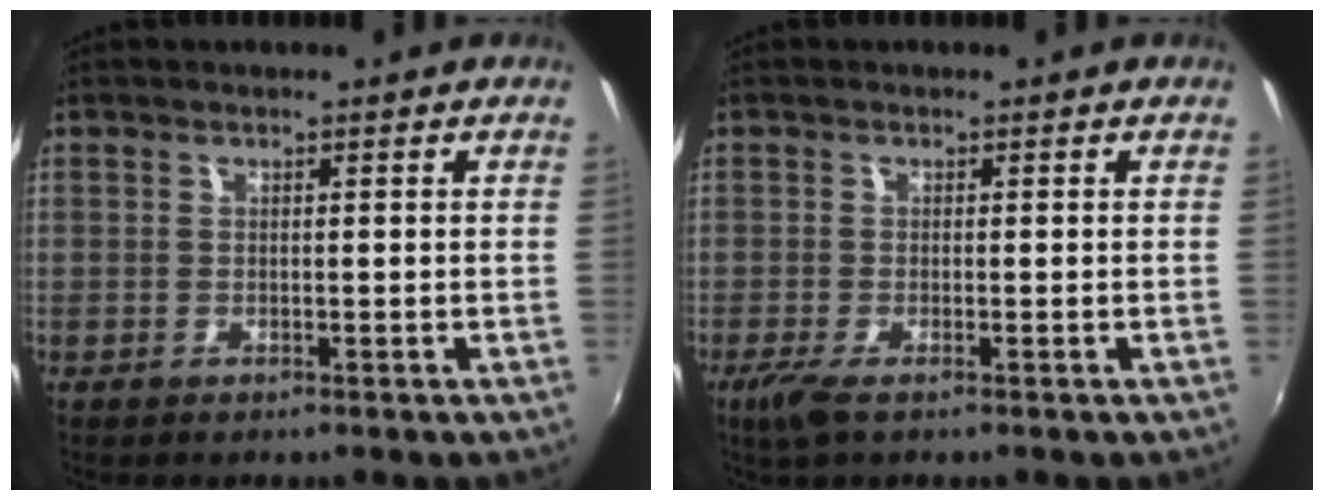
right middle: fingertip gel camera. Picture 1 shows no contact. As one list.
[{"total": 2.9, "force": [-1.7, 0.5, 2.3], "torque": [-0.050, -0.012, -0.033]}]